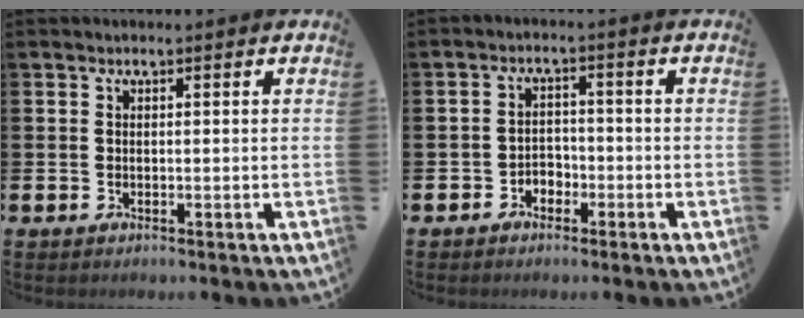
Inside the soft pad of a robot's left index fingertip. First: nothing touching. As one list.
[{"total": 2.4, "force": [-1.8, 1.5, 0.4], "torque": [-0.019, 0.008, -0.038]}]